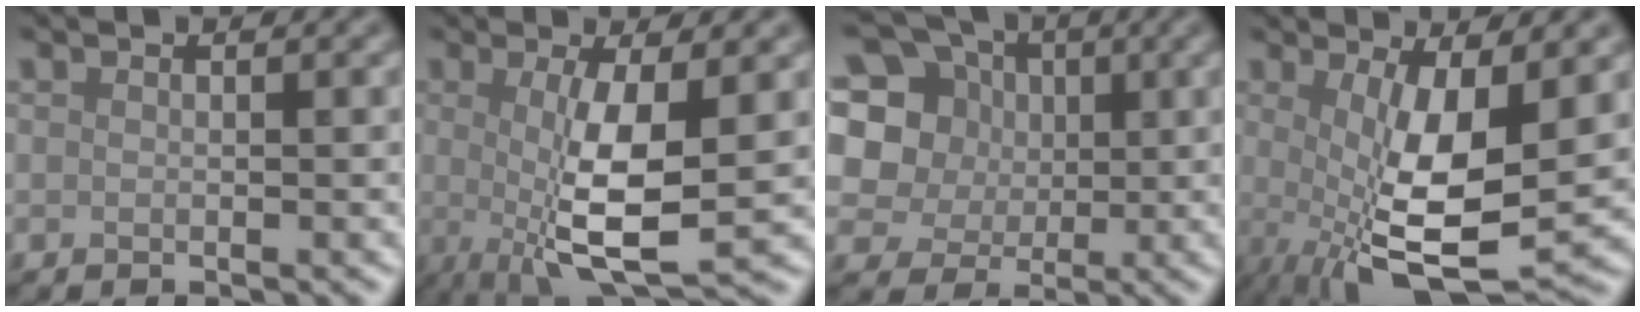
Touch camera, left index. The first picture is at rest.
{"total": 7.0, "force": [0.1, 1.8, 6.8], "torque": [-0.122, -0.012, 0.003]}
{"total": 13.4, "force": [4.4, 11.2, 5.8], "torque": [-0.151, 0.047, 0.070]}
{"total": 8.8, "force": [0.0, 2.8, 8.3], "torque": [-0.155, -0.018, 0.006]}